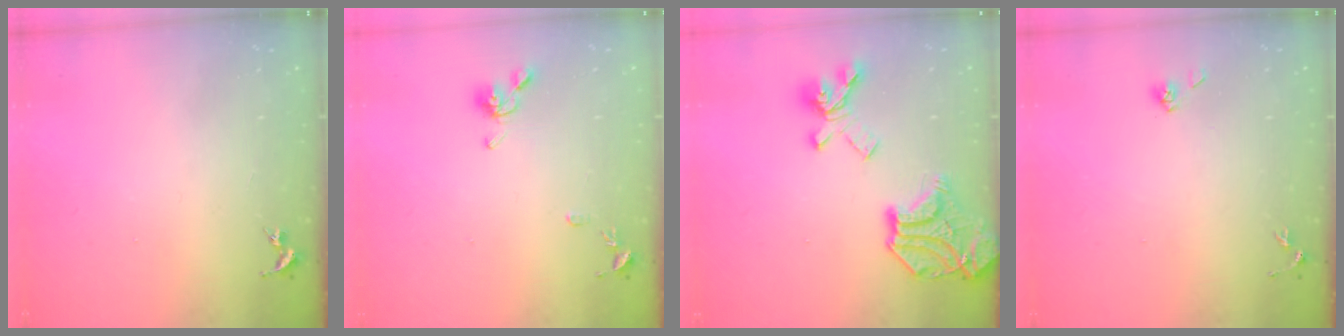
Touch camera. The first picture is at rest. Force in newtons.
{"total": 9.4, "press": 9.4, "slide": 1.0}
{"total": 21.3, "press": 21.2, "slide": 1.6}
{"total": 3.9, "press": 3.5, "slide": 1.7}